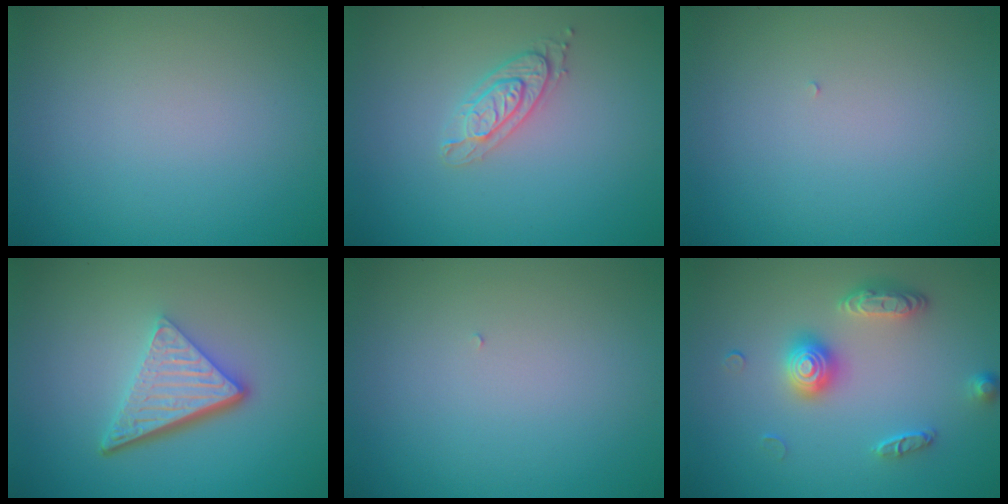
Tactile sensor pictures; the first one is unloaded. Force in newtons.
{"total": 2.1, "press": 2.1, "slide": 0.3}
{"total": 0.0}
{"total": 5.6, "press": 3.8, "slide": 4.2}
{"total": 0.0}
{"total": 3.2, "press": 2.9, "slide": 1.2}